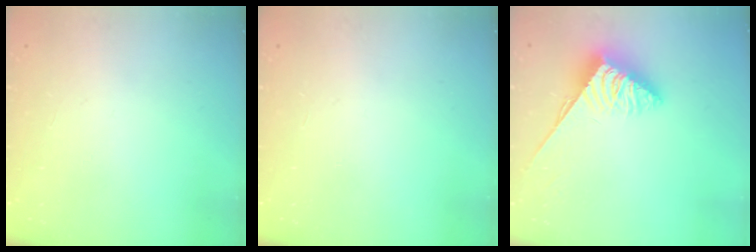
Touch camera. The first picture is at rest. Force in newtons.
{"total": 0.0}
{"total": 3.8, "press": 3.8, "slide": 0.6}